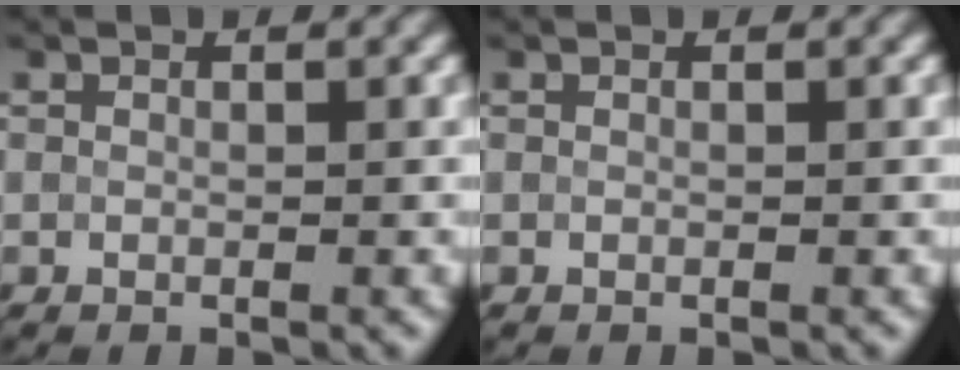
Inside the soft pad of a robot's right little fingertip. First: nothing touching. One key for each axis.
{"total": 0.0}